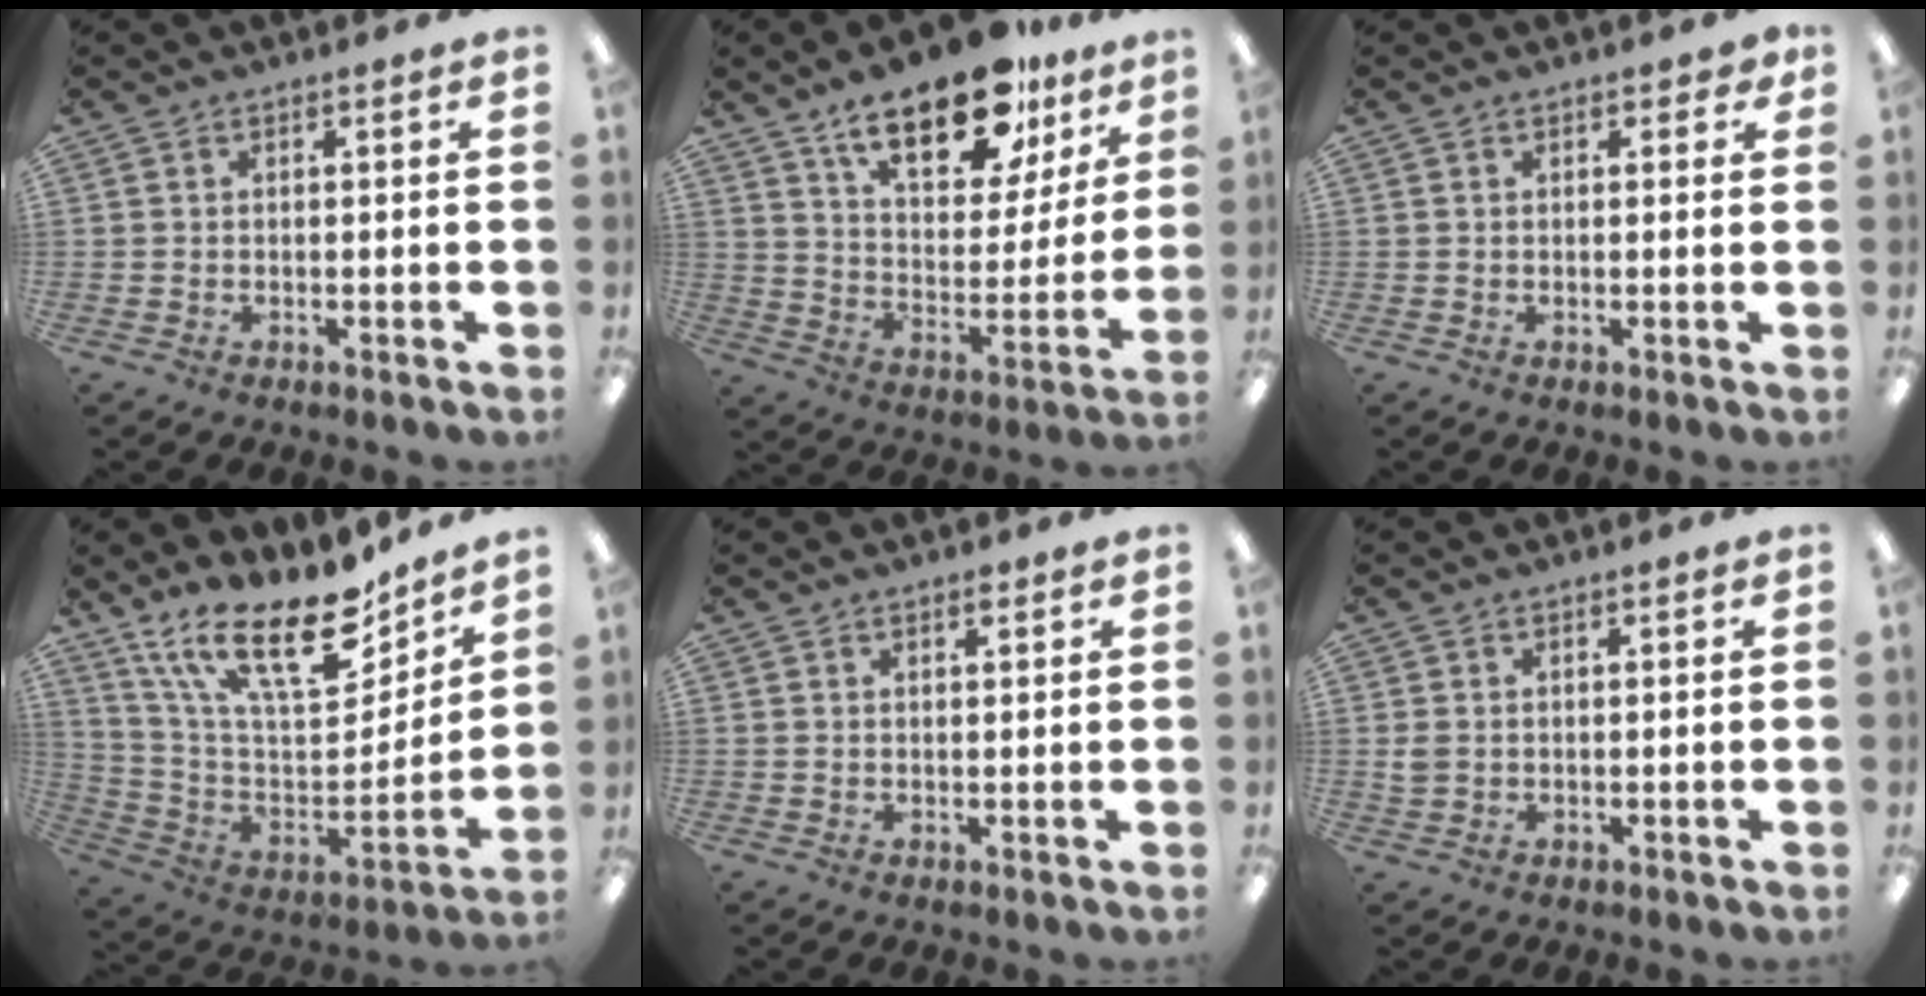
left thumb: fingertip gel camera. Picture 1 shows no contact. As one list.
[{"total": 21.4, "force": [14.4, 9.2, 12.9], "torque": [-0.204, -0.072, 0.244]}, {"total": 2.1, "force": [1.2, 1.1, 1.3], "torque": [-0.013, -0.003, 0.017]}, {"total": 21.7, "force": [15.8, 7.5, 12.8], "torque": [-0.225, -0.111, 0.278]}, {"total": 1.4, "force": [1.1, 0.5, 0.8], "torque": [-0.008, -0.004, 0.019]}, {"total": 2.0, "force": [0.4, 1.7, 1.1], "torque": [-0.014, 0.002, 0.004]}]